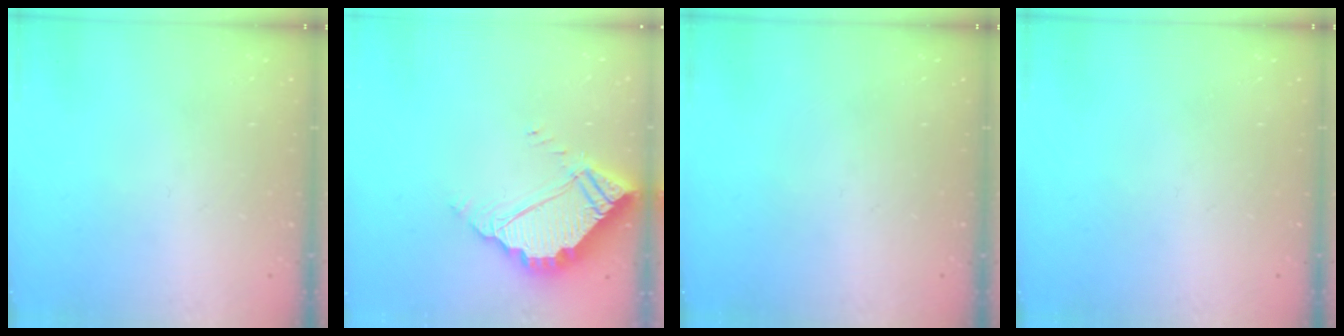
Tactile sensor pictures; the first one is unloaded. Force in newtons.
{"total": 7.2, "press": 7.1, "slide": 0.4}
{"total": 0.0}
{"total": 0.0}